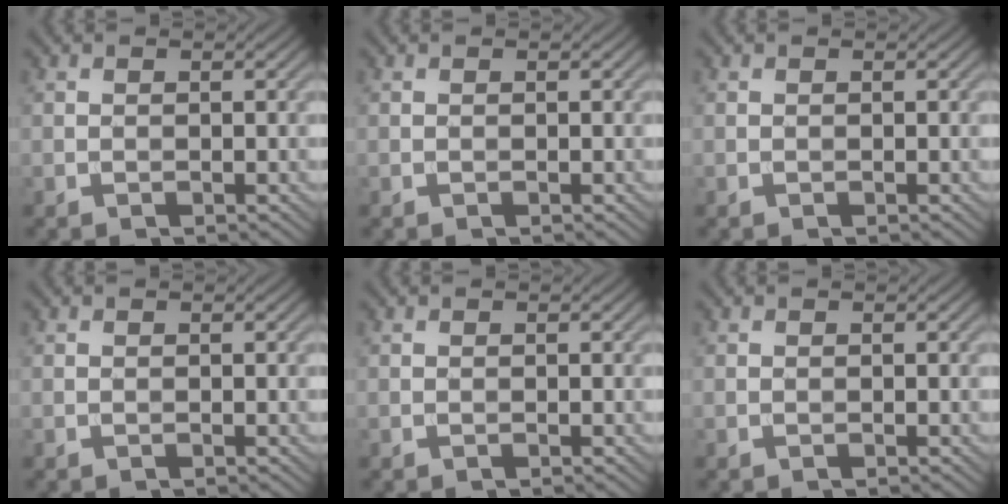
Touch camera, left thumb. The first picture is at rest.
{"total": 0.0}
{"total": 0.0}
{"total": 0.0}
{"total": 0.0}
{"total": 0.0}